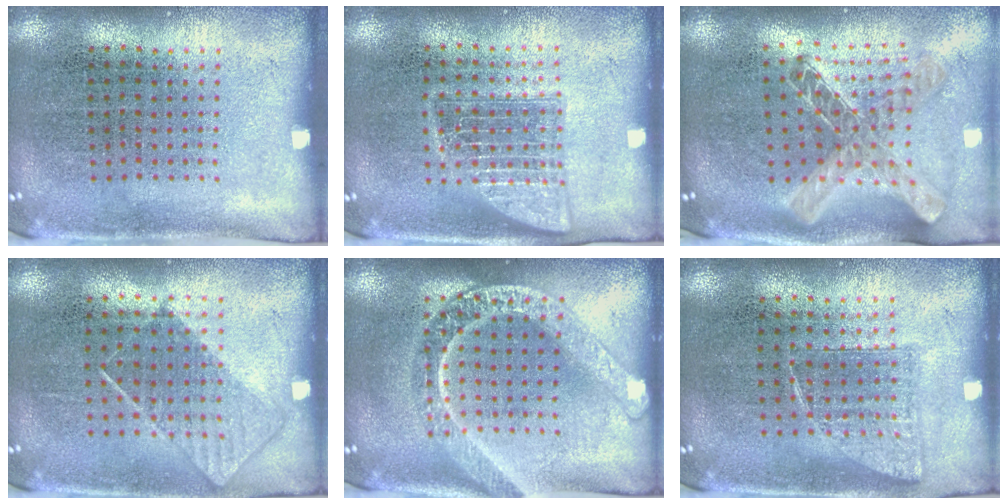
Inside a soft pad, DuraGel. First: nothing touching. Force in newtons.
{"total": 2.1, "press": 2.0, "slide": 0.3}
{"total": 1.5, "press": 1.3, "slide": 0.6}
{"total": 0.8, "press": 0.7, "slide": 0.4}
{"total": 2.3, "press": 2.3, "slide": 0.2}
{"total": 0.8, "press": 0.7, "slide": 0.2}